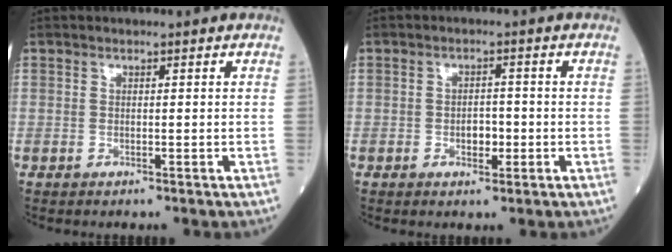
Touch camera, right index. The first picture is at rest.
{"total": 2.7, "force": [-0.7, 1.6, 2.1], "torque": [-0.027, 0.004, -0.007]}